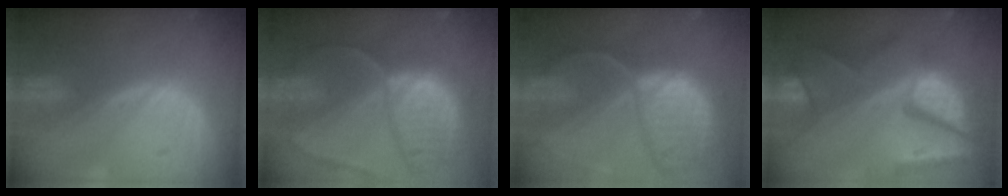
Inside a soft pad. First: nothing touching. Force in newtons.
{"total": 10.9, "press": 9.0, "slide": 6.1}
{"total": 12.0, "press": 9.9, "slide": 6.7}
{"total": 11.8, "press": 9.8, "slide": 6.6}